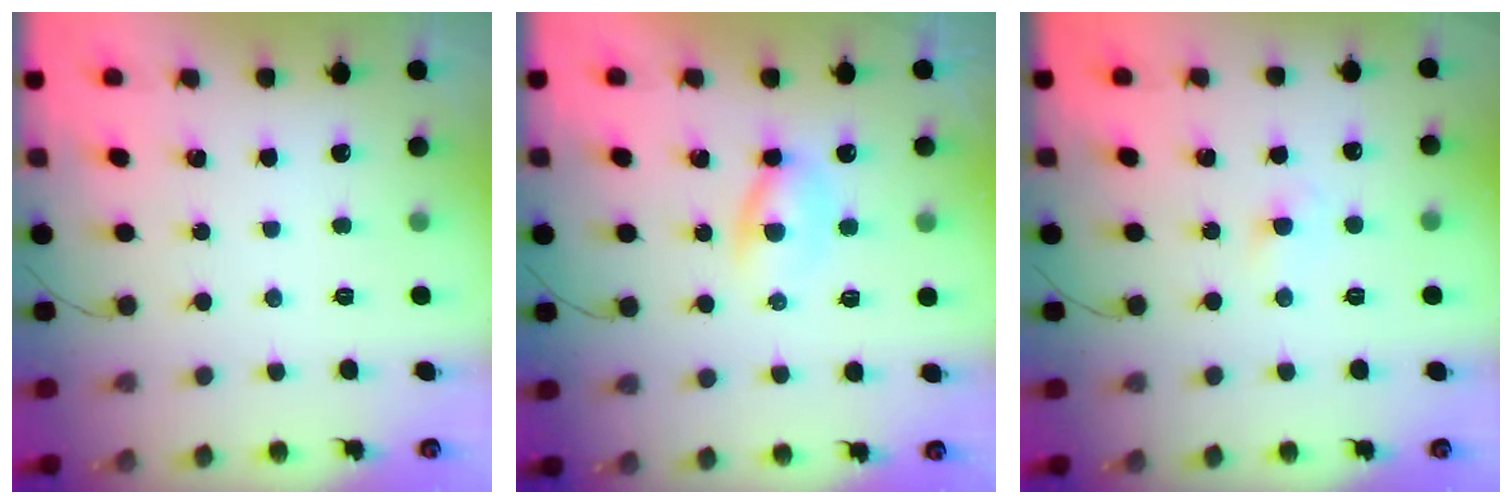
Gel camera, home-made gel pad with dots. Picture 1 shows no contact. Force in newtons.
{"total": 3.8, "press": 3.7, "slide": 1.0}
{"total": 1.9, "press": 1.7, "slide": 0.8}